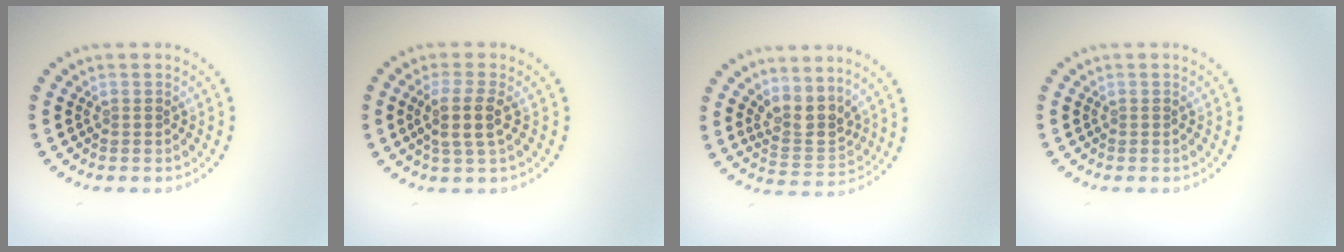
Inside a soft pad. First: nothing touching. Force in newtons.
{"total": 2.8, "press": 2.4, "slide": 1.5}
{"total": 3.1, "press": 2.6, "slide": 1.8}
{"total": 0.0}